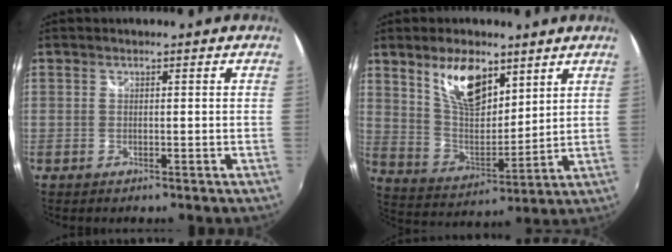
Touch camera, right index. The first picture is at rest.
{"total": 12.8, "force": [7.6, 5.9, 8.4], "torque": [-0.148, 0.004, 0.149]}